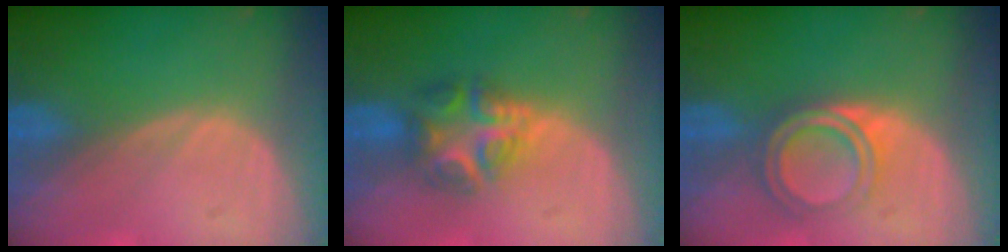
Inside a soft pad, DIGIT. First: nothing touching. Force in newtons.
{"total": 6.3, "press": 6.1, "slide": 1.8}
{"total": 5.3, "press": 4.9, "slide": 1.9}